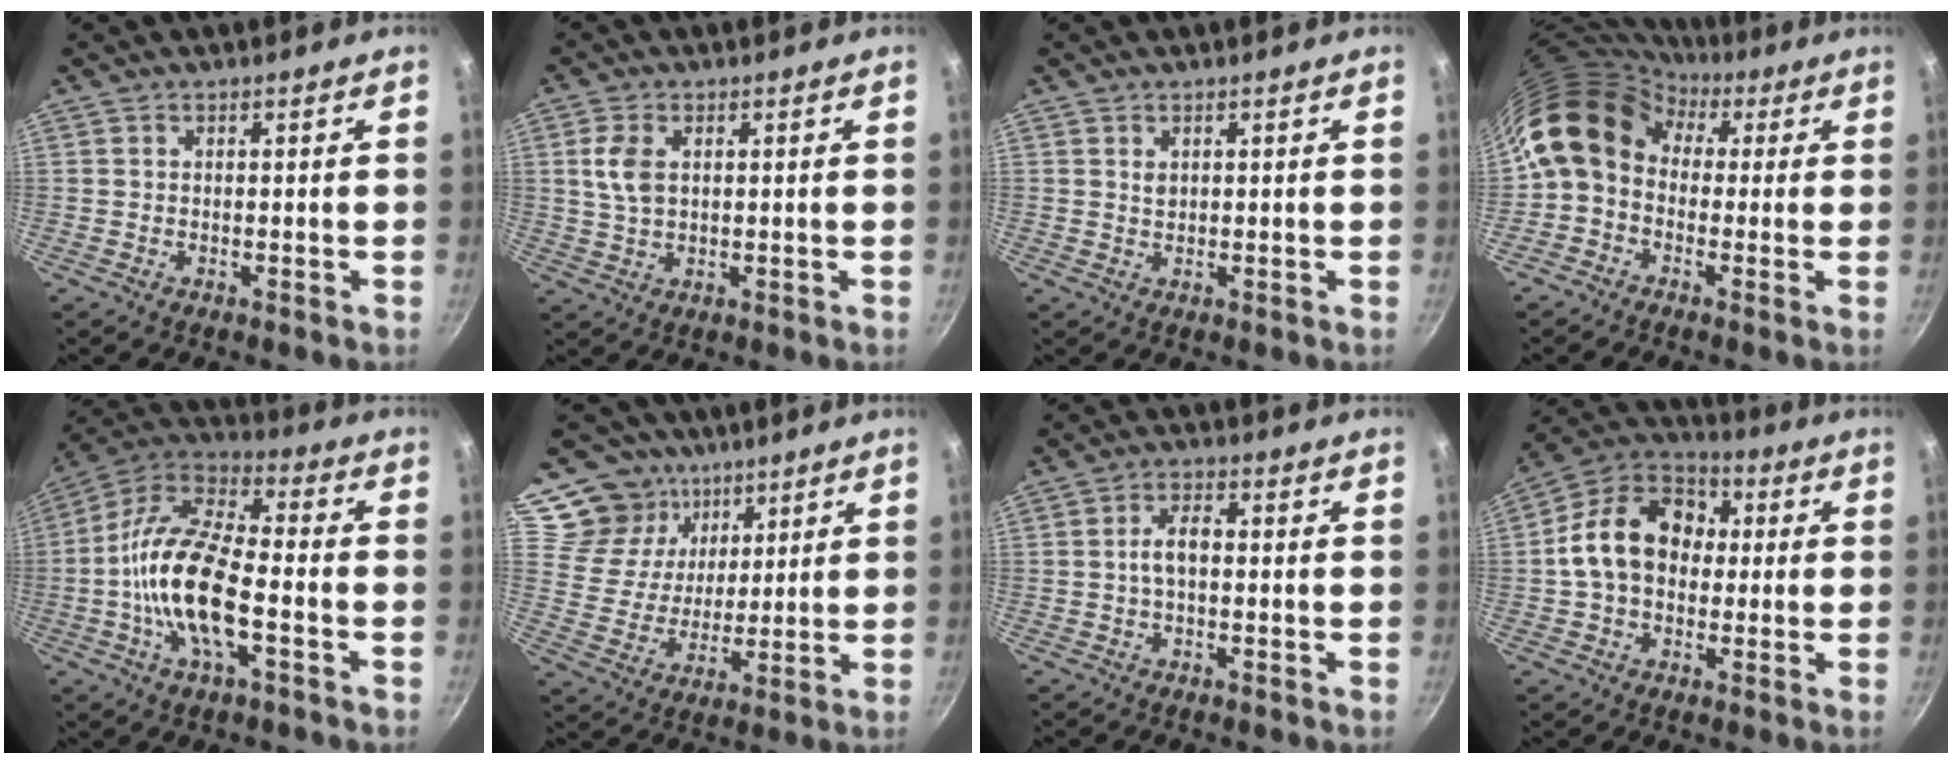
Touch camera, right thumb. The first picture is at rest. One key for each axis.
{"total": 5.4, "fx": 1.3, "fy": 3.3, "fz": 4.0, "tx": -0.076, "ty": 0.000, "tz": 0.026}
{"total": 1.2, "fx": 0.5, "fy": 0.8, "fz": 0.6, "tx": -0.008, "ty": -0.001, "tz": 0.010}
{"total": 11.4, "fx": 2.6, "fy": 8.7, "fz": 6.9, "tx": -0.107, "ty": 0.021, "tz": 0.021}
{"total": 18.1, "fx": -4.1, "fy": 7.6, "fz": 15.9, "tx": -0.299, "ty": 0.036, "tz": -0.096}
{"total": 12.1, "fx": 7.9, "fy": 9.0, "fz": 2.1, "tx": 0.000, "ty": -0.058, "tz": 0.139}
{"total": 4.5, "fx": -0.2, "fy": 2.3, "fz": 3.8, "tx": -0.069, "ty": 0.019, "tz": -0.008}
{"total": 15.8, "fx": 0.8, "fy": 12.0, "fz": 10.3, "tx": -0.139, "ty": 0.037, "tz": -0.004}